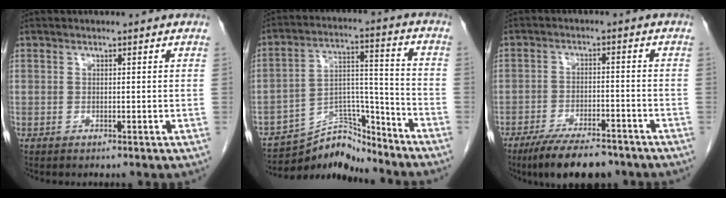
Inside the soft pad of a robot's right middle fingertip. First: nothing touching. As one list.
[{"total": 10.7, "force": [-10.5, 1.7, 0.6], "torque": [-0.001, 0.046, -0.184]}, {"total": 10.2, "force": [-8.1, 3.0, 5.5], "torque": [-0.086, -0.014, -0.131]}]